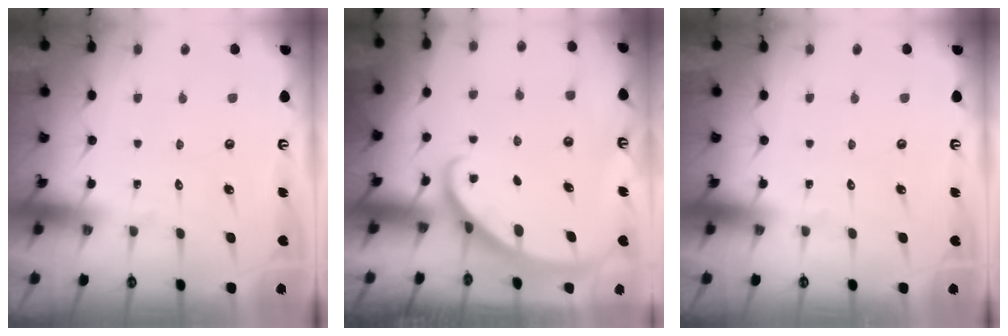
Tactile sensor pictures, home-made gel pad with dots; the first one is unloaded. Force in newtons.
{"total": 2.3, "press": 2.3, "slide": 0.1}
{"total": 0.0}